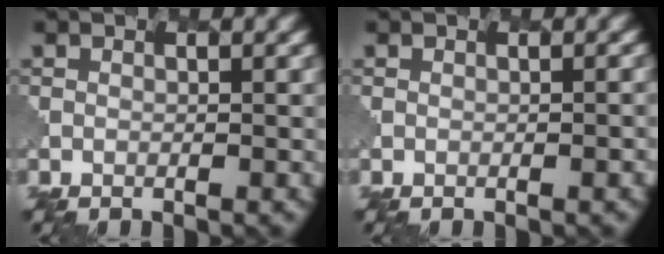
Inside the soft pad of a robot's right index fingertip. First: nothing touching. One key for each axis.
{"total": 1.4, "fx": -0.3, "fy": 0.7, "fz": 1.2, "tx": 0.004, "ty": 0.009, "tz": -0.005}